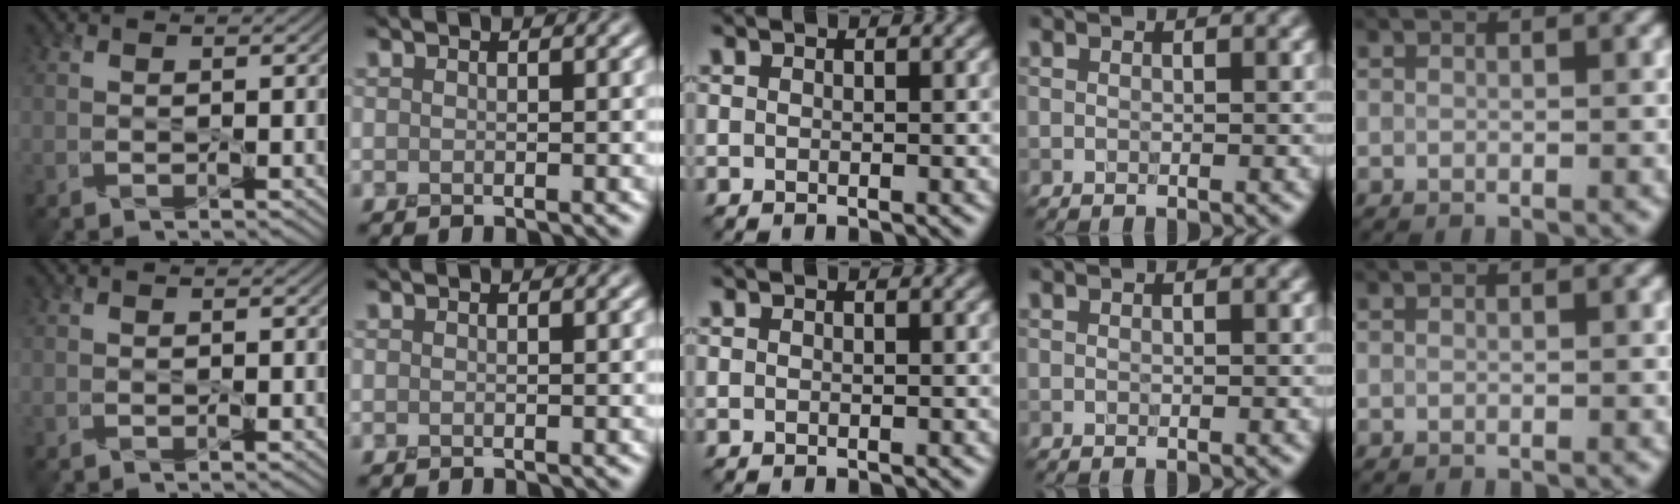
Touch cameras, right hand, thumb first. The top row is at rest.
{}